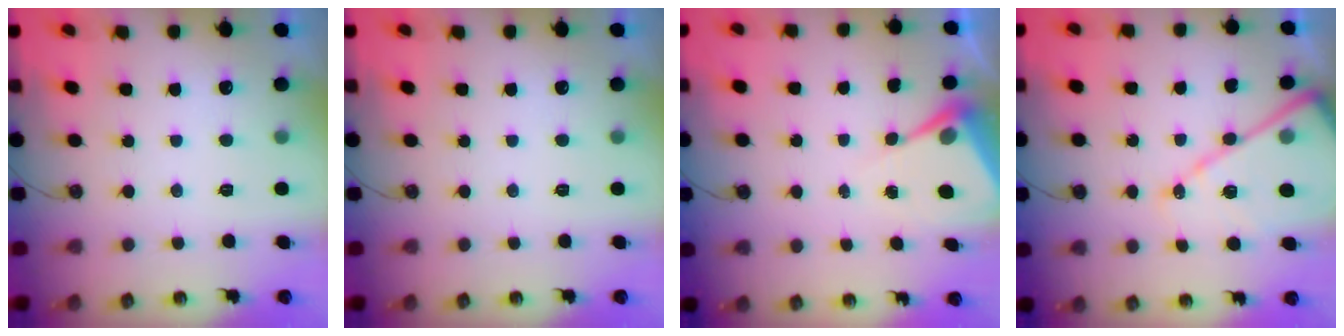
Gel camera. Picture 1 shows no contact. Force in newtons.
{"total": 0.0}
{"total": 6.7, "press": 6.7, "slide": 0.5}
{"total": 15.9, "press": 15.8, "slide": 1.9}